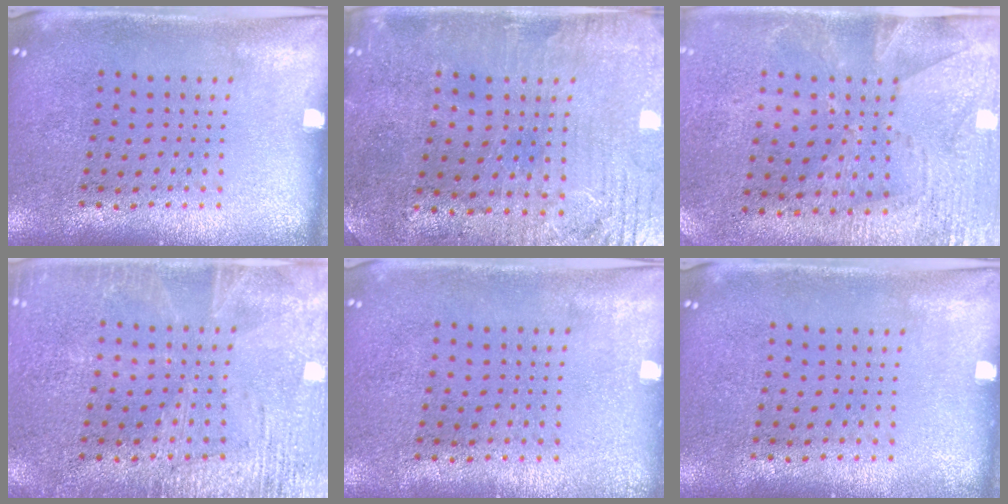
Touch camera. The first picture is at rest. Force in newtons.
{"total": 1.0, "press": 0.8, "slide": 0.6}
{"total": 2.7, "press": 2.3, "slide": 1.5}
{"total": 3.5, "press": 3.5, "slide": 0.5}
{"total": 0.0}
{"total": 0.0}